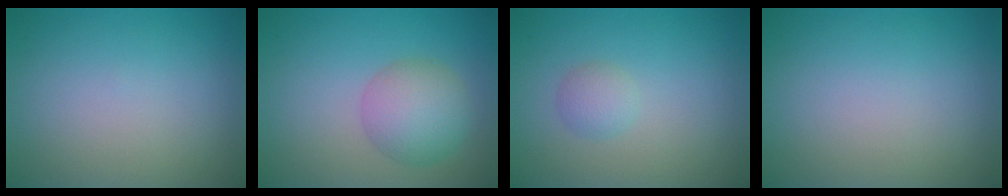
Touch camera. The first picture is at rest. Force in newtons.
{"total": 4.3, "press": 4.3, "slide": 0.2}
{"total": 1.4, "press": 1.4, "slide": 0.1}
{"total": 0.0}